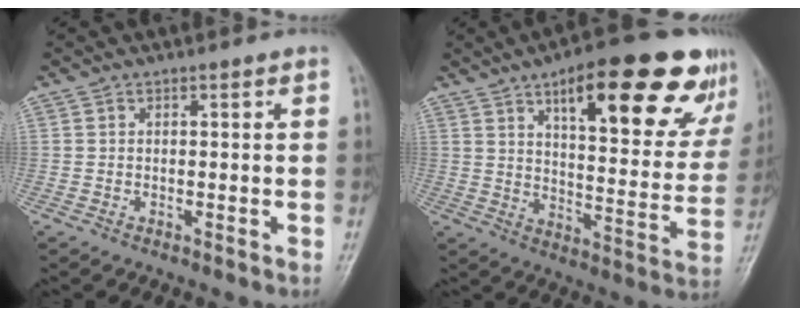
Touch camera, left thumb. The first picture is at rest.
{"total": 24.9, "force": [13.9, 8.2, 18.9], "torque": [-0.218, -0.033, 0.199]}